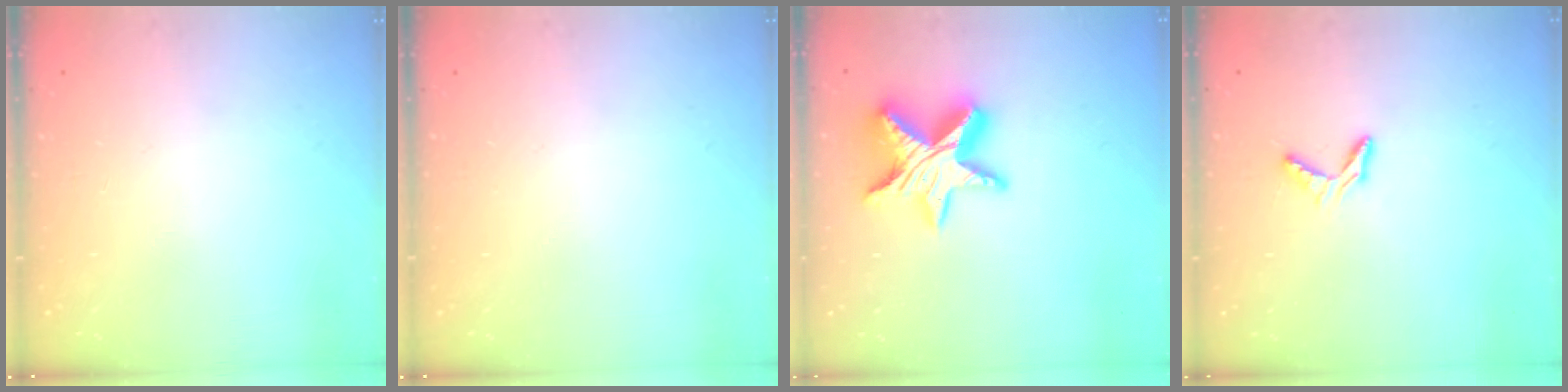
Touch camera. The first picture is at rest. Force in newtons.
{"total": 0.0}
{"total": 16.4, "press": 16.3, "slide": 1.2}
{"total": 4.6, "press": 4.5, "slide": 0.3}